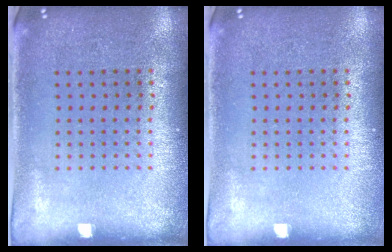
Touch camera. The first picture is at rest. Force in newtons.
{"total": 0.0}